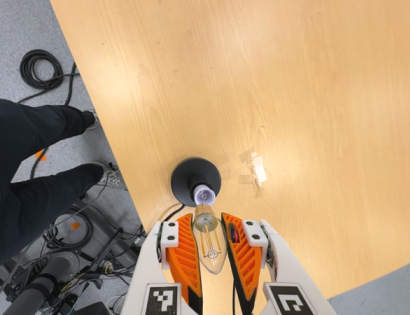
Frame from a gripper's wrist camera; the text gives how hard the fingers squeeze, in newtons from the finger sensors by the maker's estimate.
{"total": 22.0, "left": 23.5, "right": 20.6}